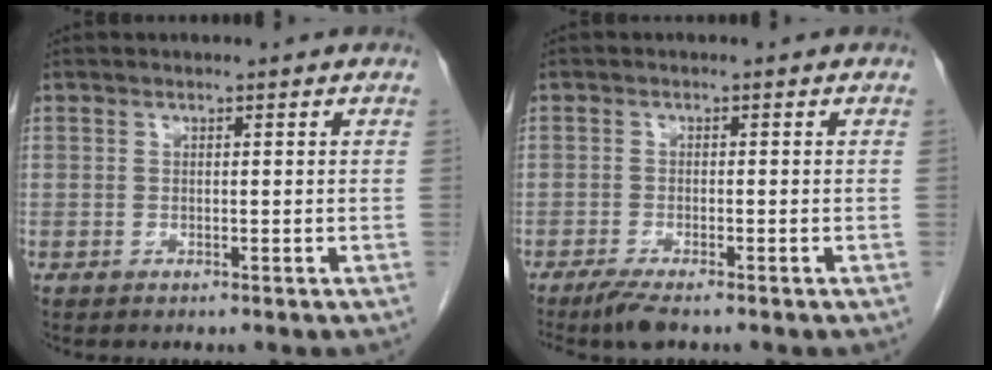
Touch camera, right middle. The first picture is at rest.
{"total": 3.6, "force": [-2.8, 0.4, 2.2], "torque": [-0.044, -0.009, -0.050]}